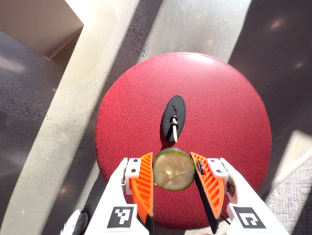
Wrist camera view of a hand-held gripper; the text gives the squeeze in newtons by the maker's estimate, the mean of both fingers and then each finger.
{"total": 9.5, "left": 9.6, "right": 9.5}